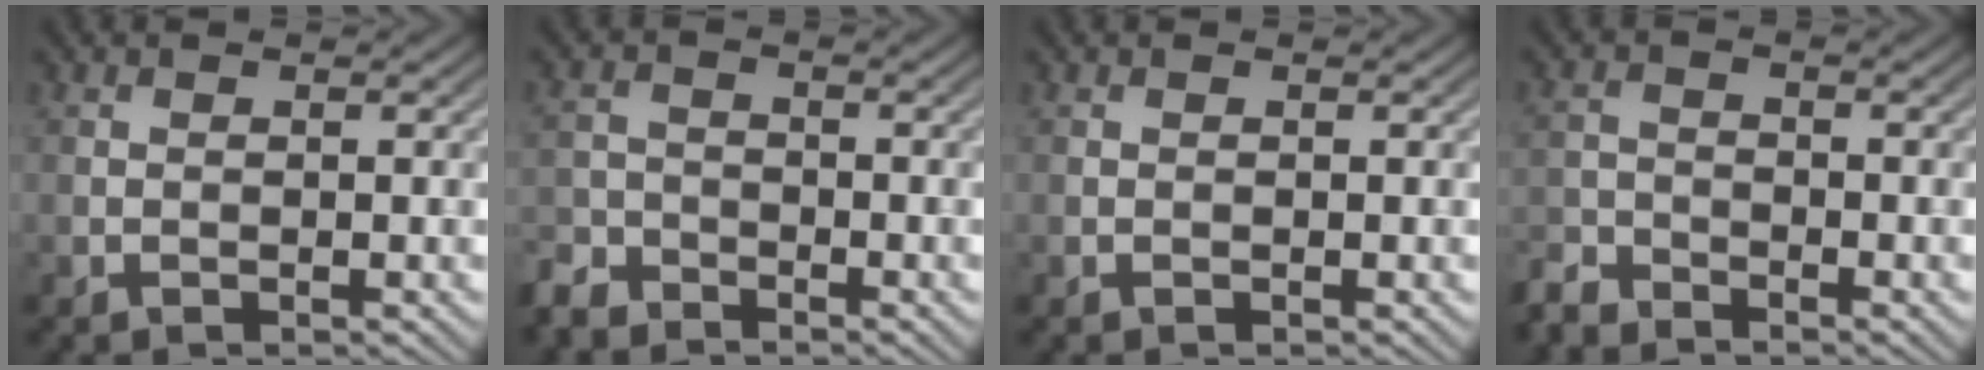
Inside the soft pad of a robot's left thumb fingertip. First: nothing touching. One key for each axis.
{"total": 3.4, "fx": -3.1, "fy": 1.3, "fz": 0.8, "tx": -0.017, "ty": -0.004, "tz": -0.074}
{"total": 0.0}
{"total": 3.3, "fx": -3.1, "fy": 0.7, "fz": 0.7, "tx": -0.017, "ty": -0.007, "tz": -0.076}